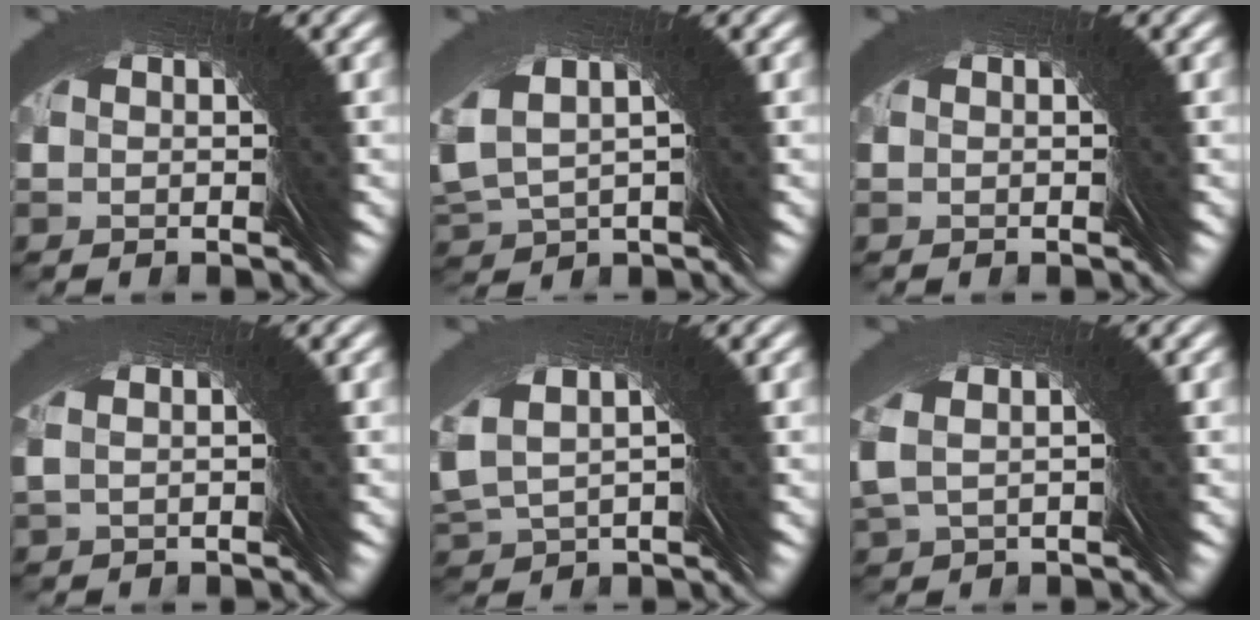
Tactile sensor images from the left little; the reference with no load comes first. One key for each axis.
{"total": 3.3, "fx": 2.4, "fy": 1.4, "fz": 1.8, "tx": -0.054, "ty": 0.014, "tz": 0.033}
{"total": 0.0}
{"total": 1.7, "fx": 1.1, "fy": -1.3, "fz": -0.1, "tx": 0.010, "ty": 0.025, "tz": 0.009}
{"total": 3.0, "fx": 2.3, "fy": 0.9, "fz": 1.6, "tx": -0.045, "ty": 0.015, "tz": 0.032}
{"total": 2.2, "fx": 2.0, "fy": -0.8, "fz": 0.6, "tx": -0.014, "ty": 0.022, "tz": 0.025}